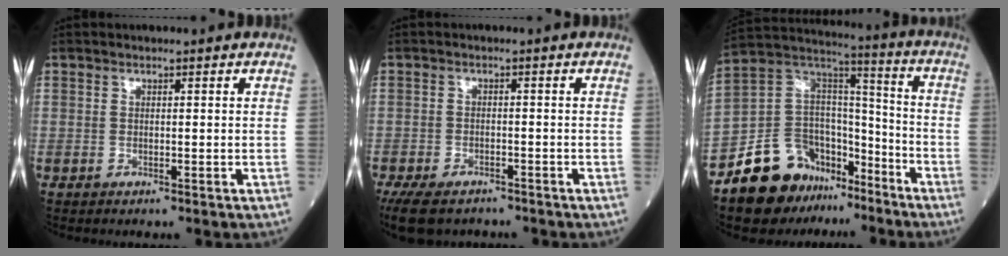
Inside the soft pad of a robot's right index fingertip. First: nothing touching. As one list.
[{"total": 10.0, "force": [-7.4, 4.9, 4.5], "torque": [-0.103, -0.014, -0.113]}, {"total": 16.4, "force": [-11.6, 9.8, 6.2], "torque": [-0.106, 0.079, -0.195]}]